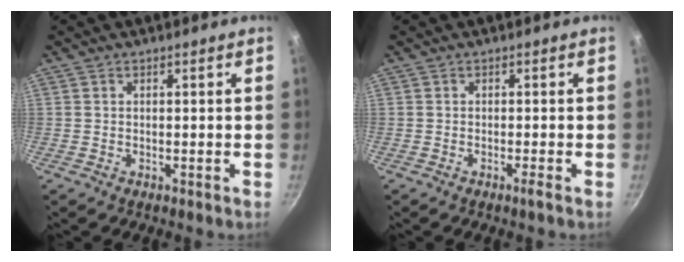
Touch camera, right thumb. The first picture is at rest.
{"total": 1.0, "force": [-0.6, -0.2, 0.8], "torque": [-0.024, 0.001, -0.010]}